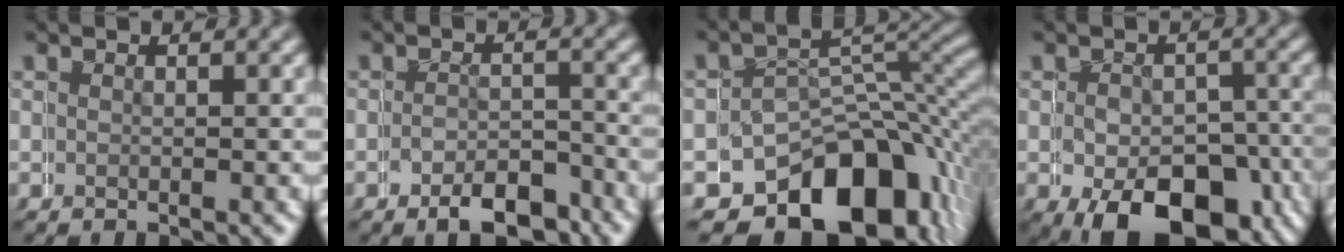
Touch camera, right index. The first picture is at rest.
{"total": 4.7, "force": [-3.9, 2.2, 1.4], "torque": [-0.009, -0.007, -0.068]}
{"total": 12.2, "force": [-6.5, 8.1, 6.4], "torque": [-0.082, -0.030, -0.091]}
{"total": 10.2, "force": [-5.9, 6.3, 5.5], "torque": [-0.091, -0.044, -0.070]}